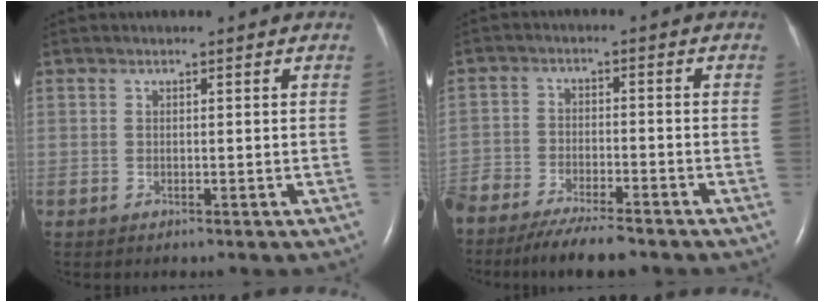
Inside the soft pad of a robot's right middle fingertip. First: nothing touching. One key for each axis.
{"total": 11.0, "fx": -9.3, "fy": 2.0, "fz": 5.5, "tx": -0.085, "ty": -0.021, "tz": -0.149}